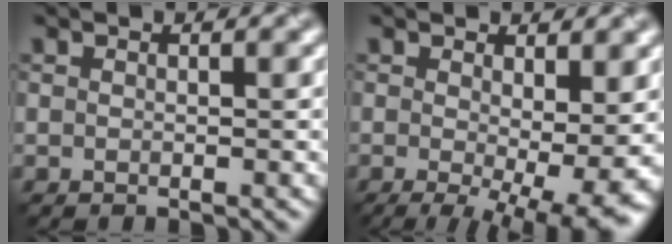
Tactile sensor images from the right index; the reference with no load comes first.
{"total": 8.5, "force": [-1.4, 2.8, 7.9], "torque": [-0.112, -0.020, -0.010]}